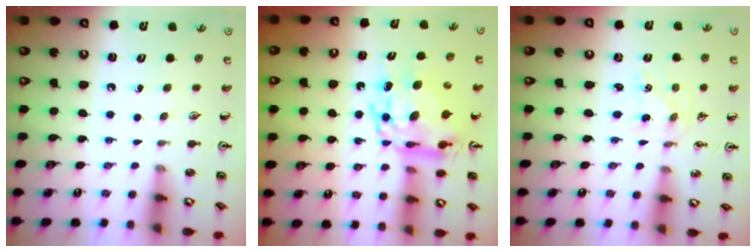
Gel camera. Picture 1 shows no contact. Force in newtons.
{"total": 13.1, "press": 13.0, "slide": 1.3}
{"total": 0.7, "press": 0.6, "slide": 0.2}